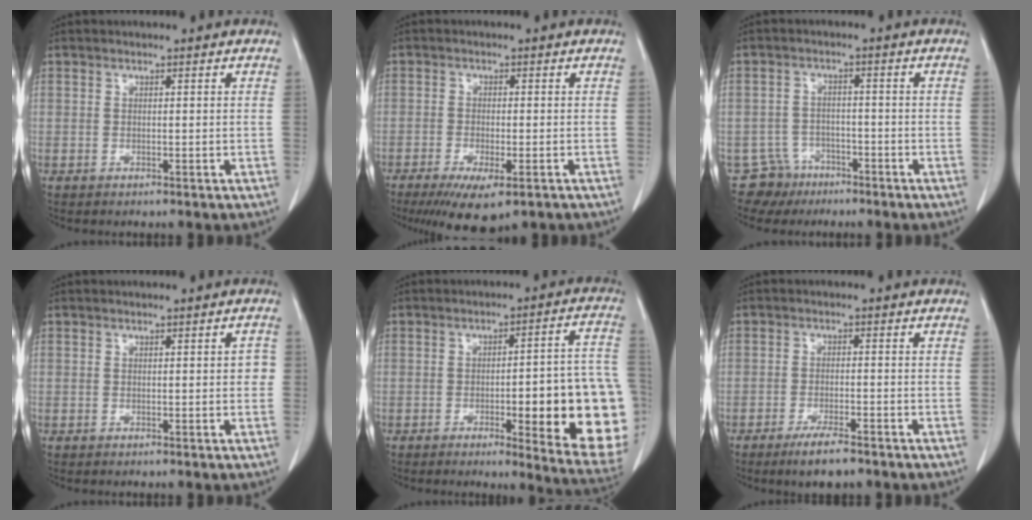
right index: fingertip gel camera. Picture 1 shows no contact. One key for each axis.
{"total": 7.8, "fx": -4.9, "fy": 2.0, "fz": 5.7, "tx": -0.092, "ty": -0.019, "tz": -0.073}
{"total": 5.0, "fx": -3.4, "fy": 3.6, "fz": -0.7, "tx": 0.014, "ty": 0.008, "tz": -0.058}
{"total": 1.6, "fx": 0.1, "fy": 0.7, "fz": 1.4, "tx": -0.007, "ty": 0.004, "tz": 0.000}
{"total": 19.3, "fx": -4.1, "fy": 2.7, "fz": 18.7, "tx": -0.153, "ty": 0.020, "tz": -0.036}
{"total": 5.2, "fx": -3.8, "fy": 0.8, "fz": 3.5, "tx": -0.064, "ty": -0.009, "tz": -0.062}